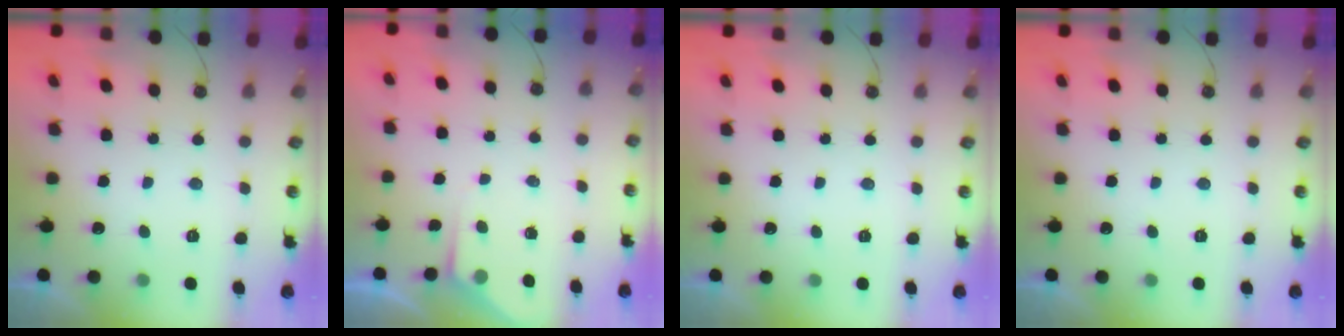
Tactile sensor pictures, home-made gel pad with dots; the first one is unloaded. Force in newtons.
{"total": 3.6, "press": 3.6, "slide": 0.5}
{"total": 0.0}
{"total": 0.0}